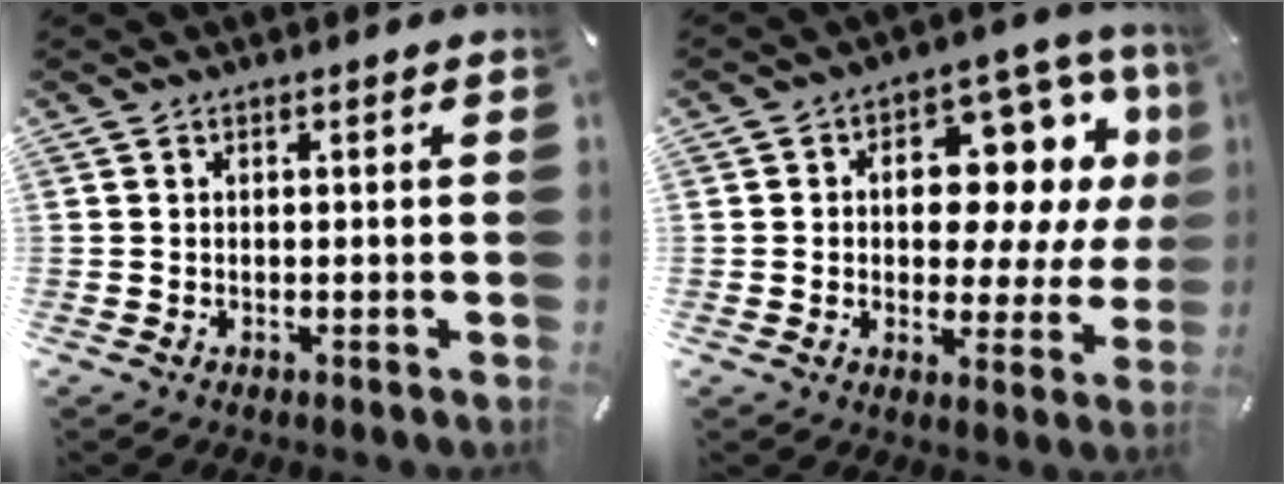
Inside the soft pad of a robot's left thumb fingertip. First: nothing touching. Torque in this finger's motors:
{"motor_torque": [2.51, 2.50, 1.40, -1.23, 0.43]}